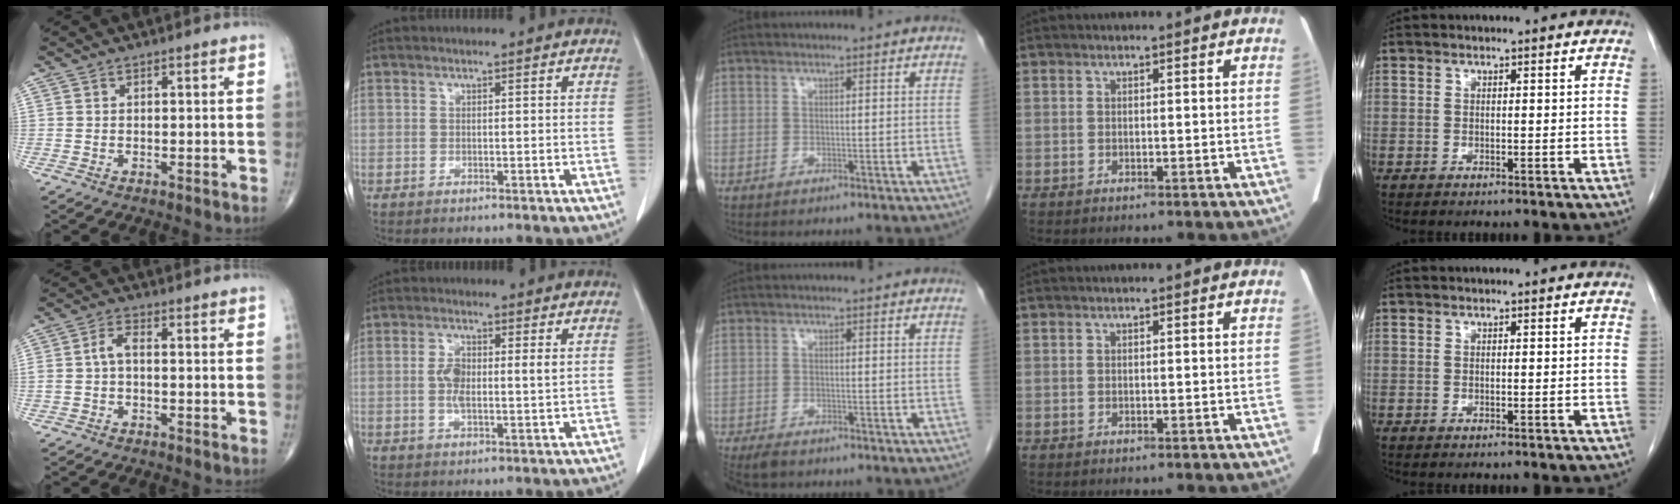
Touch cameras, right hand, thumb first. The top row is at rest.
{"thumb": {"total": 3.1, "force": [-0.3, 1.6, 2.7], "torque": [-0.058, 0.013, -0.010]}, "index": {"total": 5.1, "force": [0.7, 1.5, 4.8], "torque": [-0.093, 0.006, 0.012]}, "middle": {"total": 5.3, "force": [-4.4, 1.8, 2.3], "torque": [-0.038, -0.010, -0.073]}}